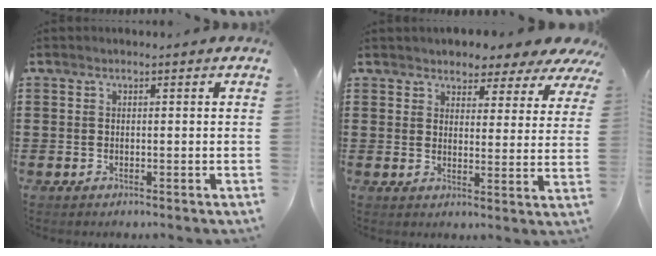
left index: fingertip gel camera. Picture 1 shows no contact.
{"total": 3.7, "force": [3.4, 1.5, 0.4], "torque": [-0.025, -0.018, 0.053]}